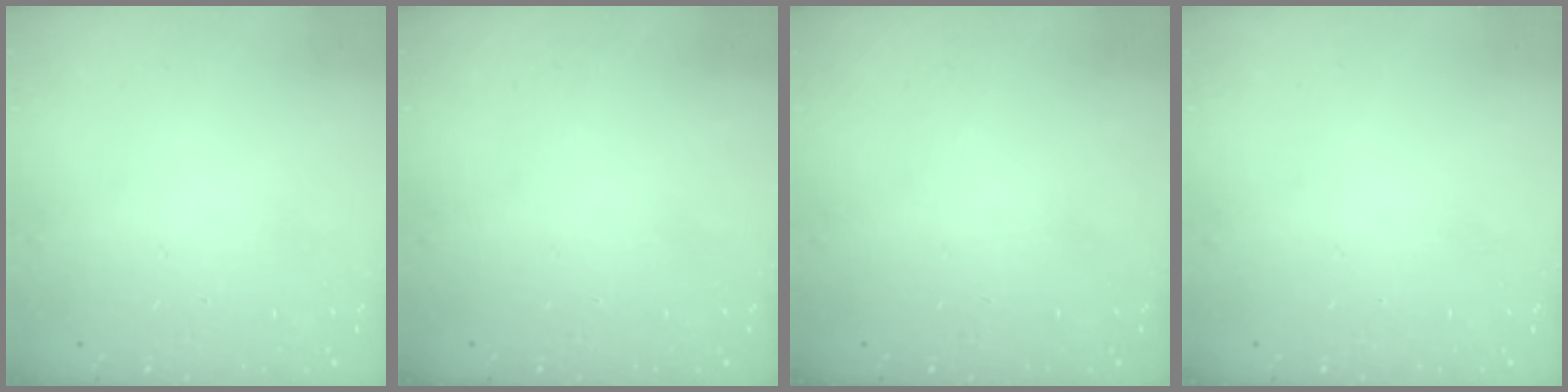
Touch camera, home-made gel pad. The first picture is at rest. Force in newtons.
{"total": 0.0}
{"total": 0.0}
{"total": 0.0}